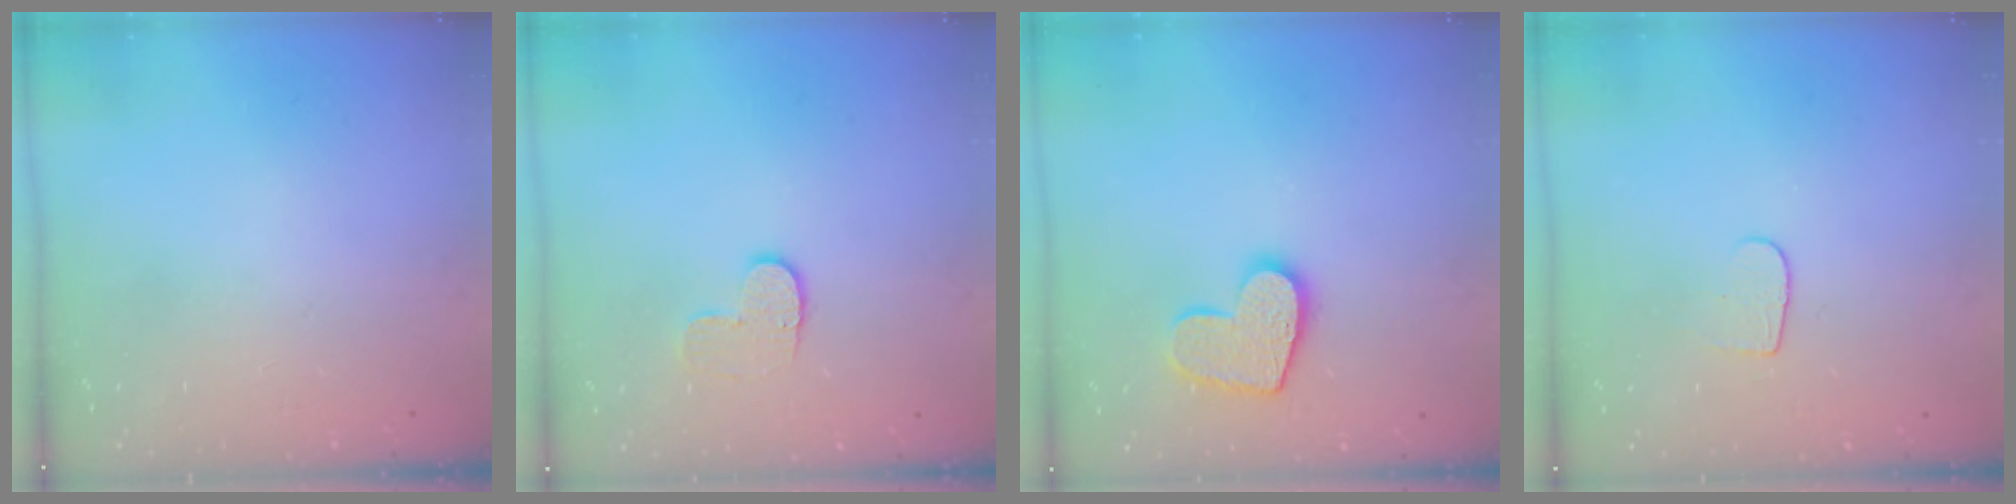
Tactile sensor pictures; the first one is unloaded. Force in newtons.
{"total": 6.3, "press": 6.3, "slide": 0.7}
{"total": 12.1, "press": 12.0, "slide": 0.8}
{"total": 4.3, "press": 4.2, "slide": 0.3}